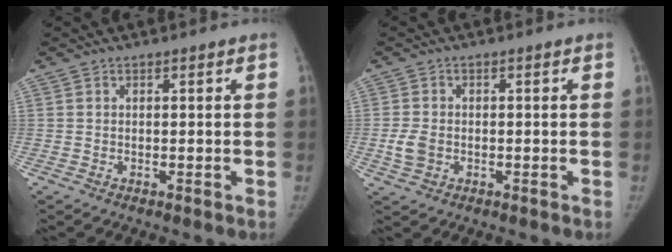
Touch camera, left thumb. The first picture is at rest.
{"total": 3.7, "force": [-0.6, 2.8, 2.3], "torque": [-0.049, 0.002, -0.010]}